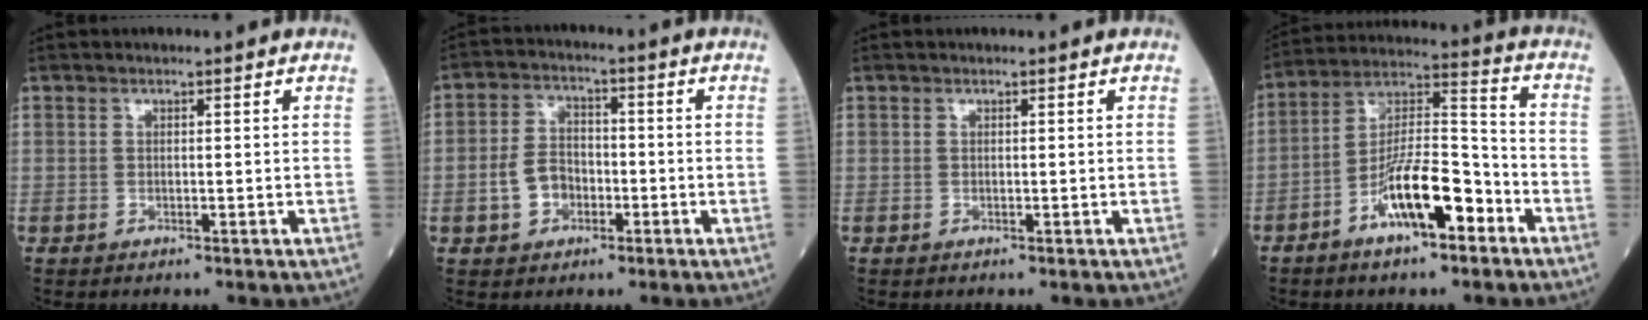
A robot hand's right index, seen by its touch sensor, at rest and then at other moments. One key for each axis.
{"total": 5.9, "fx": -1.9, "fy": 4.3, "fz": 3.6, "tx": -0.081, "ty": 0.017, "tz": -0.034}
{"total": 0.0}
{"total": 12.5, "fx": -6.3, "fy": 3.2, "fz": 10.2, "tx": -0.191, "ty": 0.014, "tz": -0.111}